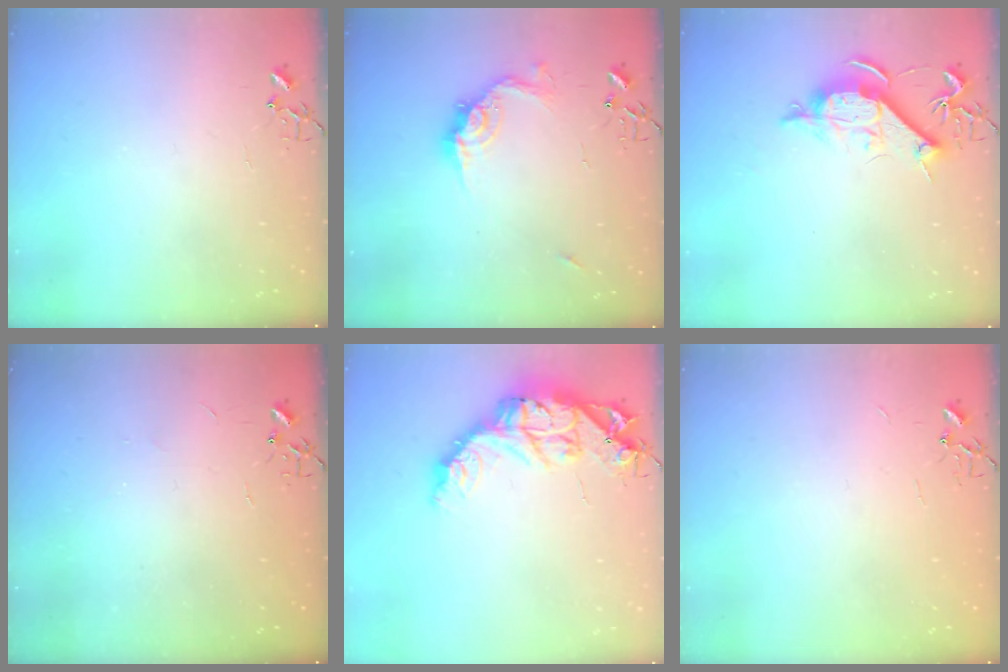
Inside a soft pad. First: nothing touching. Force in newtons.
{"total": 13.4, "press": 13.4, "slide": 1.1}
{"total": 10.4, "press": 10.4, "slide": 1.1}
{"total": 1.9, "press": 1.9, "slide": 0.3}
{"total": 15.6, "press": 15.5, "slide": 1.3}
{"total": 2.2, "press": 2.2, "slide": 0.3}